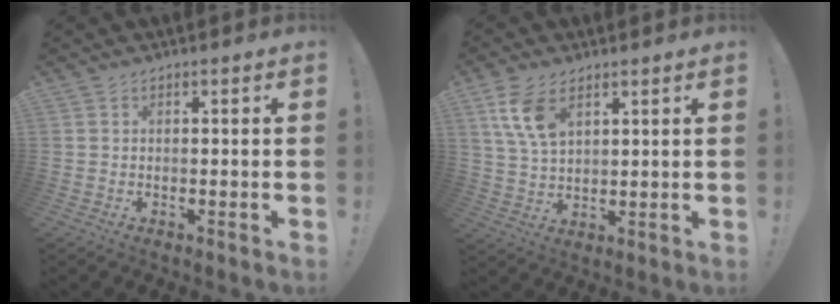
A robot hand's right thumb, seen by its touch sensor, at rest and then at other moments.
{"total": 9.7, "force": [5.0, 5.3, 6.4], "torque": [-0.129, -0.017, 0.094]}